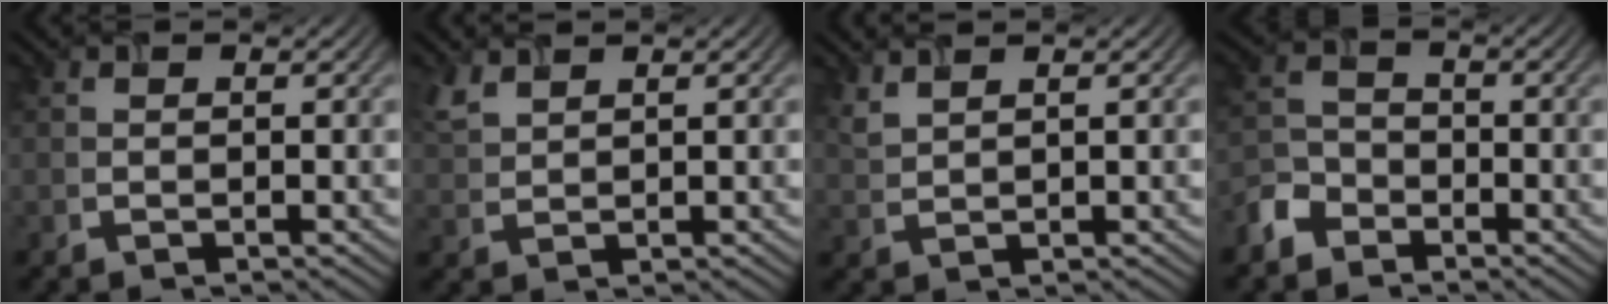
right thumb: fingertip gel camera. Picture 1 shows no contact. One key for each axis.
{"total": 3.1, "fx": 2.3, "fy": 1.2, "fz": 1.7, "tx": -0.050, "ty": 0.005, "tz": 0.056}
{"total": 2.3, "fx": 1.9, "fy": 0.4, "fz": 1.2, "tx": -0.032, "ty": 0.005, "tz": 0.045}
{"total": 3.8, "fx": -2.9, "fy": 2.4, "fz": 0.9, "tx": -0.028, "ty": 0.002, "tz": -0.073}